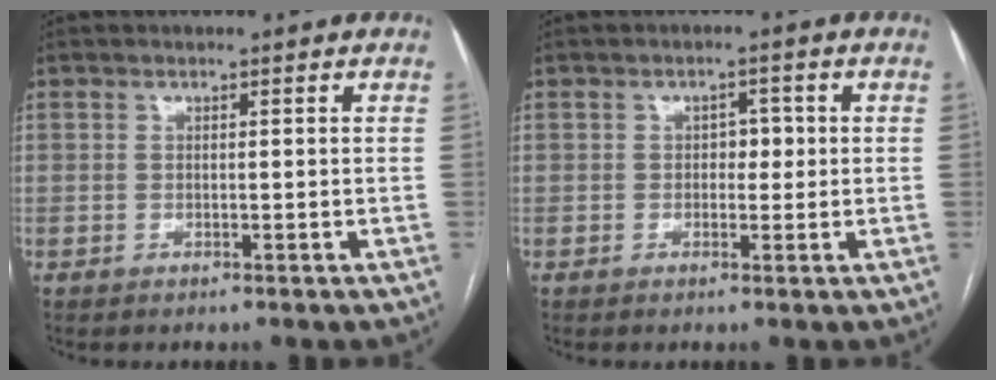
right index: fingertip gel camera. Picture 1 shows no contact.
{"total": 2.3, "force": [0.1, 1.5, 1.8], "torque": [-0.020, 0.008, 0.000]}